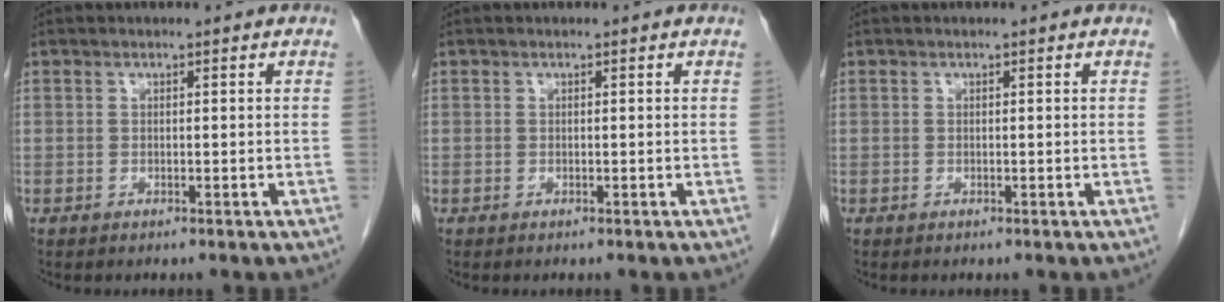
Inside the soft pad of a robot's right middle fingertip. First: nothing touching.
{"total": 0.0}
{"total": 0.0}